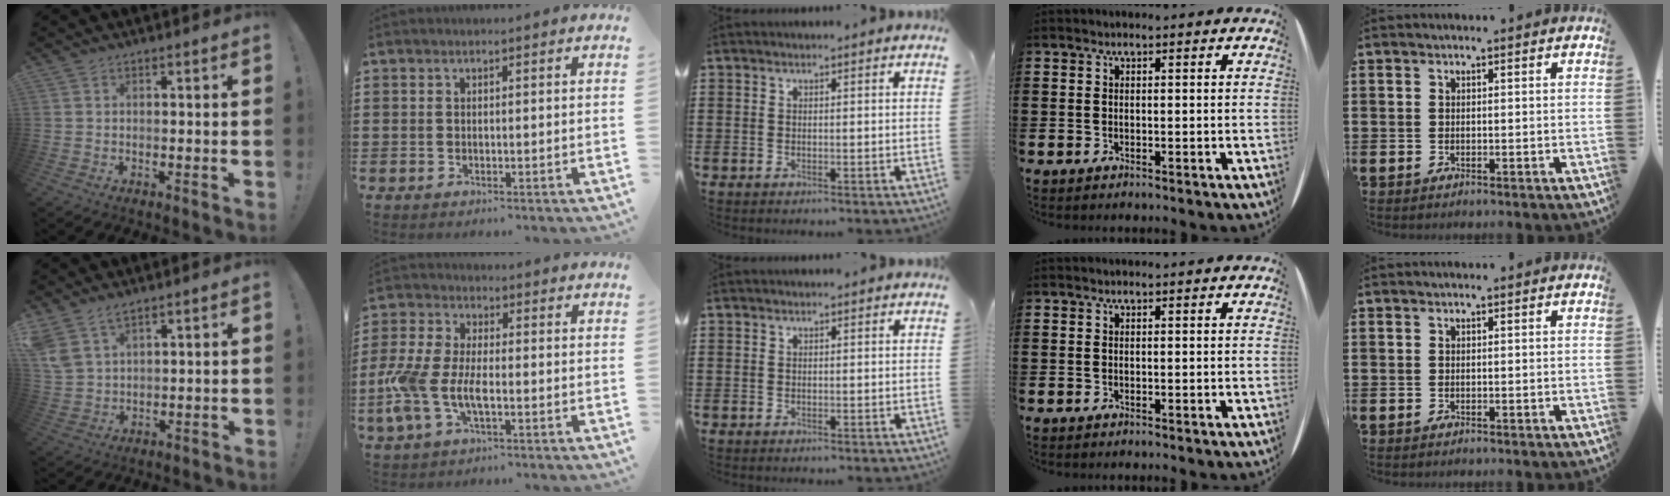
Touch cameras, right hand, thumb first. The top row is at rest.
{"thumb": {"total": 6.6, "force": [4.9, 3.2, 3.1], "torque": [-0.056, -0.022, 0.098]}, "index": {"total": 8.1, "force": [-2.4, 3.8, 6.8], "torque": [-0.178, -0.014, -0.054]}}